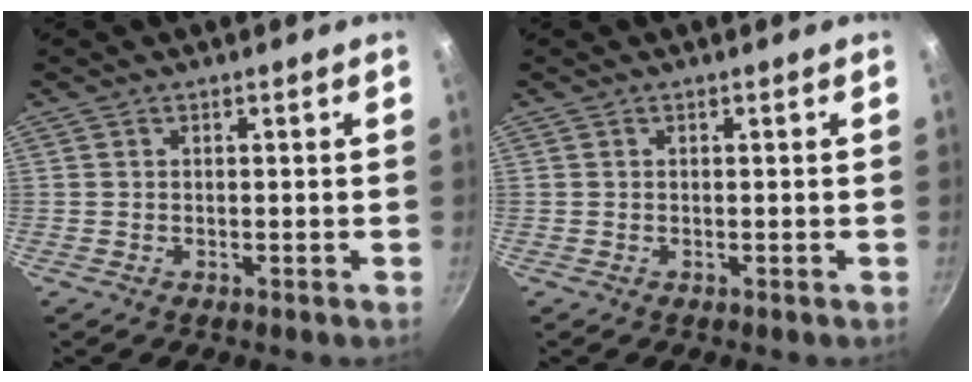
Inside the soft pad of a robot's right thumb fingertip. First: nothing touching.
{"total": 0.0}